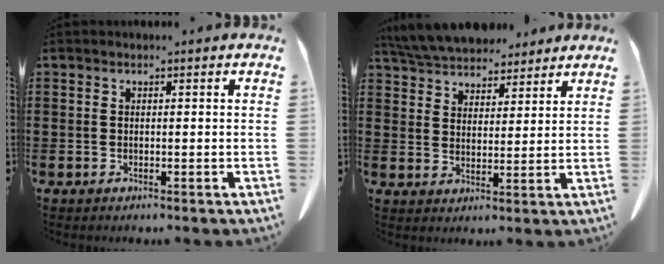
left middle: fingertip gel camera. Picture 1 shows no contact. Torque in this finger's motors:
{"motor_torque": [0.47, 0.22, 0.23, 0.05]}